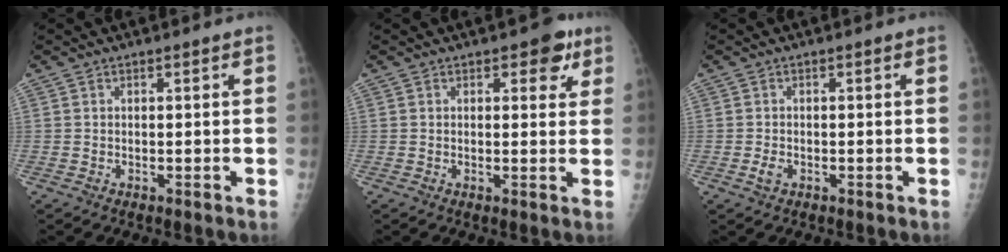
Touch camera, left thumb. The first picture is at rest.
{"total": 6.1, "force": [3.0, 3.2, 4.2], "torque": [-0.015, -0.008, 0.028]}
{"total": 1.4, "force": [-0.5, 0.9, 1.0], "torque": [-0.019, -0.001, -0.010]}